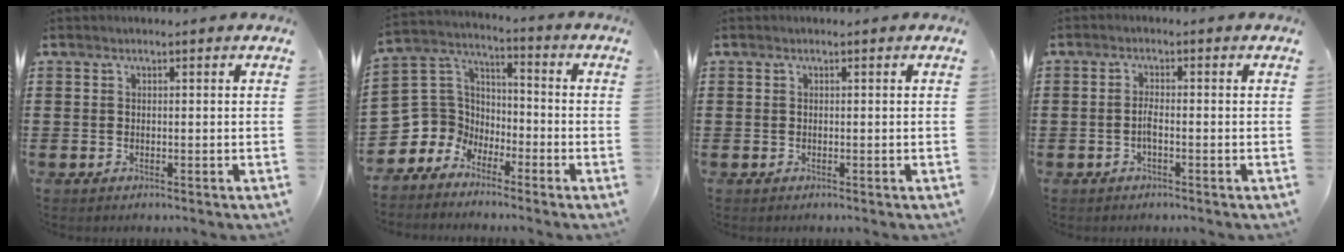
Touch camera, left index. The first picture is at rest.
{"total": 6.4, "force": [-3.4, 5.4, 0.1], "torque": [-0.048, -0.007, -0.070]}
{"total": 0.0}
{"total": 2.0, "force": [-0.7, 0.3, 1.8], "torque": [-0.043, -0.001, -0.016]}